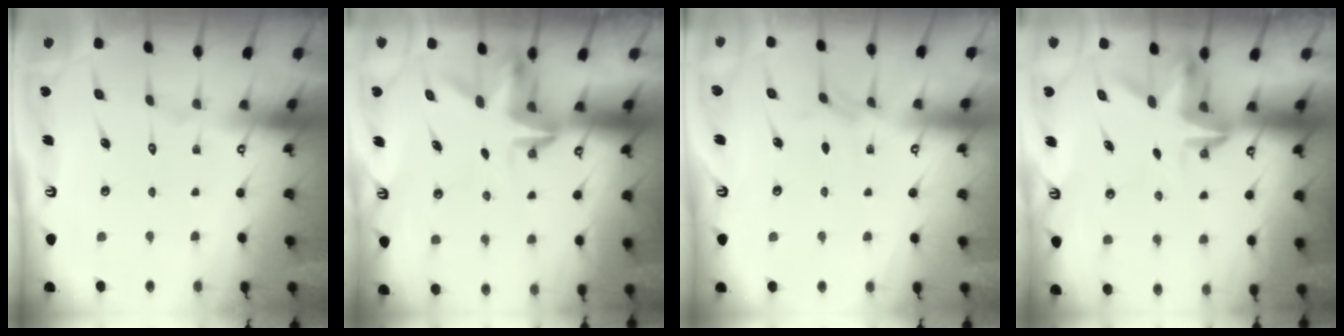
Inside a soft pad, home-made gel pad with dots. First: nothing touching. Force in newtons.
{"total": 3.2, "press": 3.2, "slide": 0.3}
{"total": 3.5, "press": 3.5, "slide": 0.5}
{"total": 3.2, "press": 3.2, "slide": 0.3}